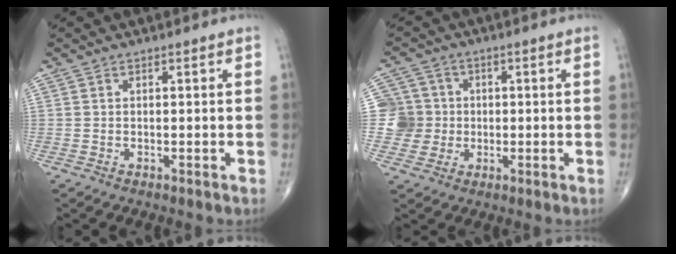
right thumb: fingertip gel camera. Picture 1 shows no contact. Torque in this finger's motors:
{"motor_torque": [0.12, -0.16, 0.03, 0.17, -0.04]}